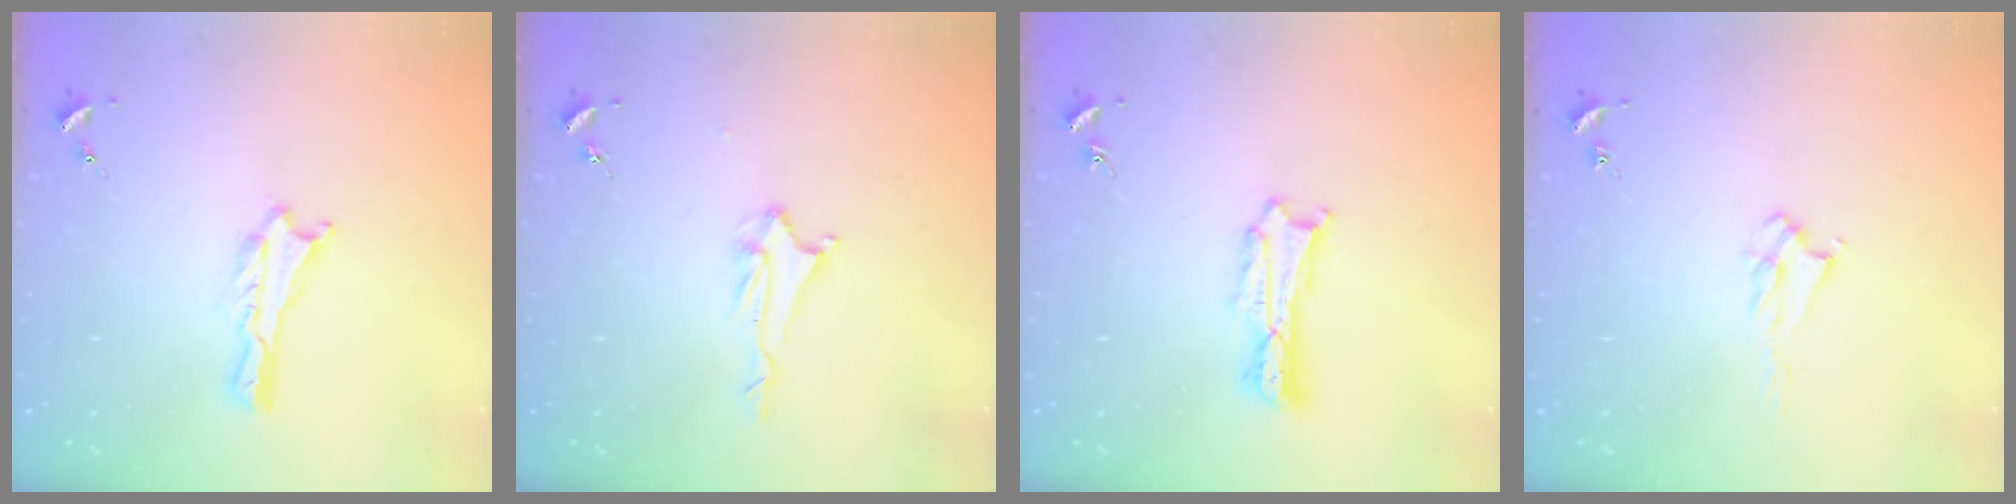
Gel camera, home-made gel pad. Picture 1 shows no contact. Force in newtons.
{"total": 2.0, "press": 2.0, "slide": 0.4}
{"total": 1.2, "press": 1.2, "slide": 0.2}
{"total": 2.2, "press": 2.2, "slide": 0.4}